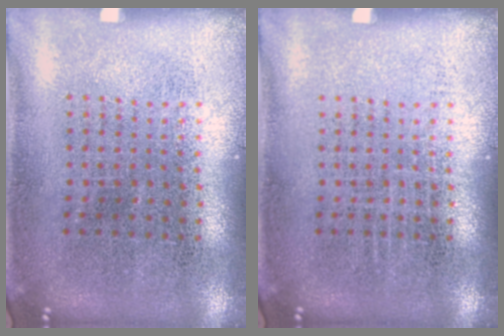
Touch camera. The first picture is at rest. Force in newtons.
{"total": 0.0}